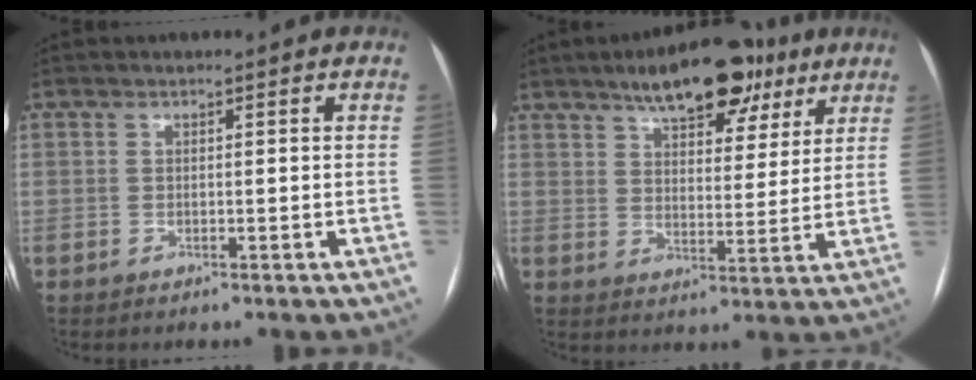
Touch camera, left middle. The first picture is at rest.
{"total": 14.6, "force": [9.9, 5.8, 9.0], "torque": [-0.128, 0.024, 0.152]}